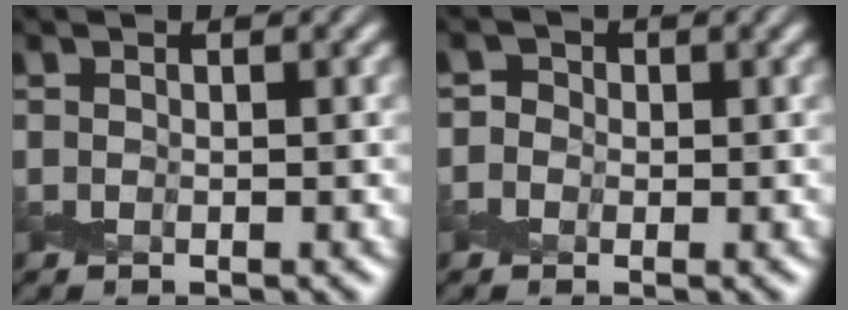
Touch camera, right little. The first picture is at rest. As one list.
[{"total": 1.6, "force": [-0.3, 1.5, 0.4], "torque": [0.003, 0.005, -0.014]}]